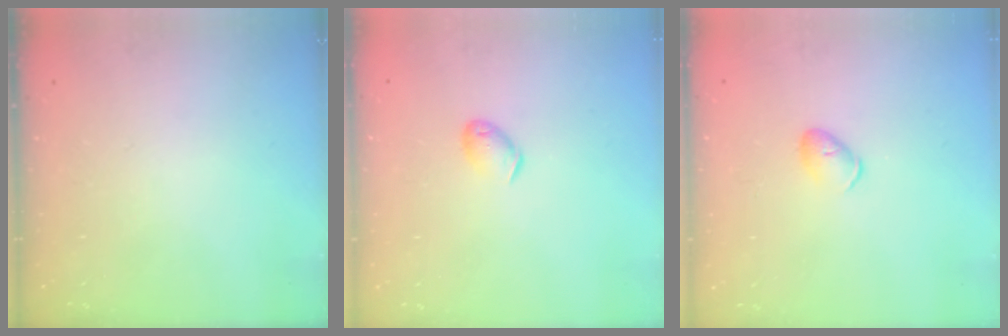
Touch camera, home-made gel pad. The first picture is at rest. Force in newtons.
{"total": 5.3, "press": 5.2, "slide": 1.1}
{"total": 5.5, "press": 5.4, "slide": 0.8}